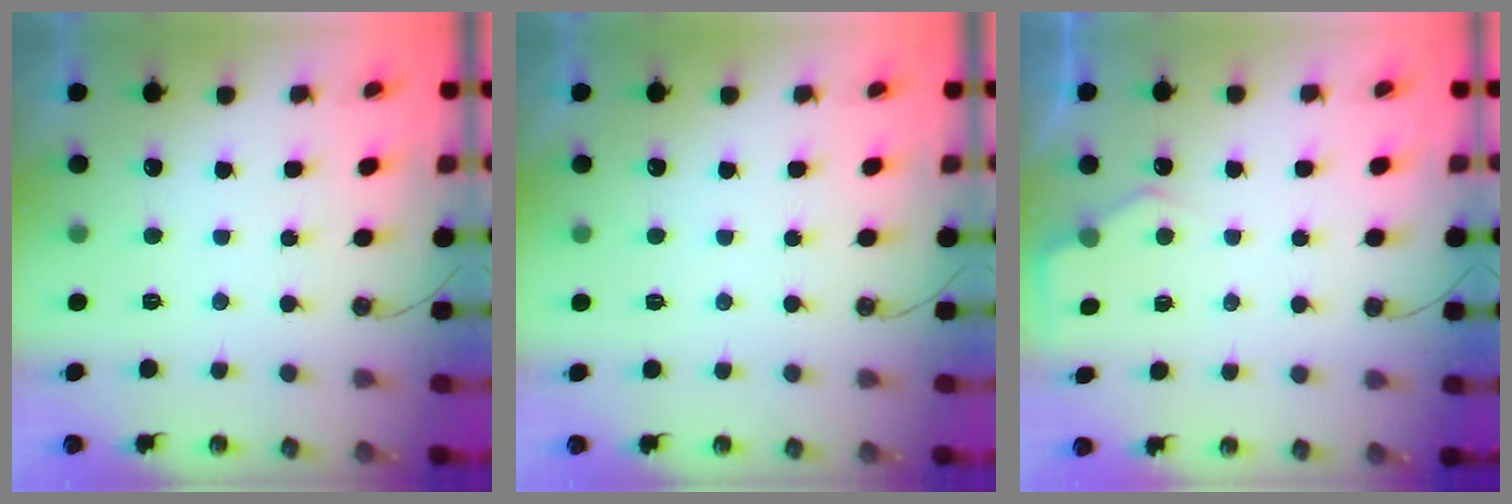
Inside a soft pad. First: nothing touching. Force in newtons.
{"total": 3.4, "press": 3.4, "slide": 0.4}
{"total": 3.9, "press": 3.9, "slide": 0.5}